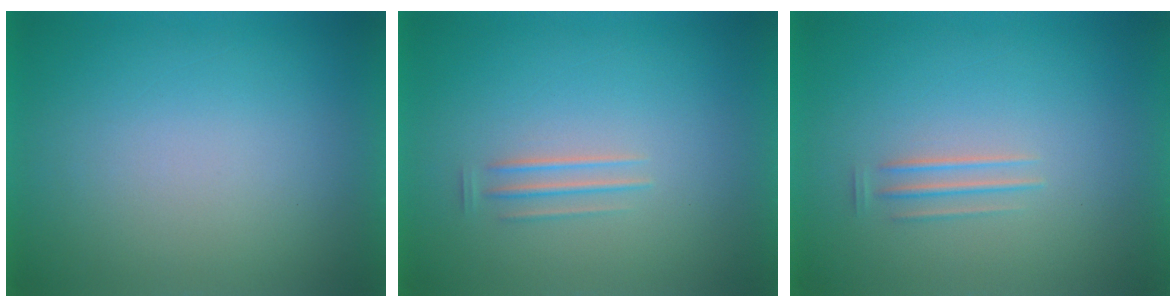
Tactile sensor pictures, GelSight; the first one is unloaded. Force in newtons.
{"total": 1.7}
{"total": 1.6}